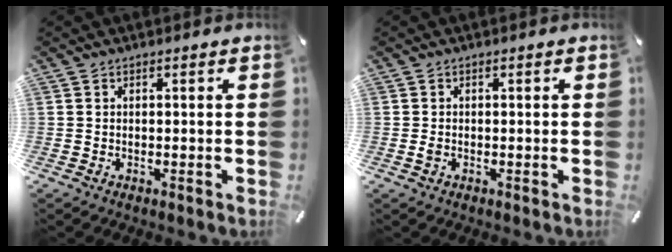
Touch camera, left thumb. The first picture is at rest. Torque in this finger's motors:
{"motor_torque": [0.37, 0.62, 0.17, -0.04, 0.01]}